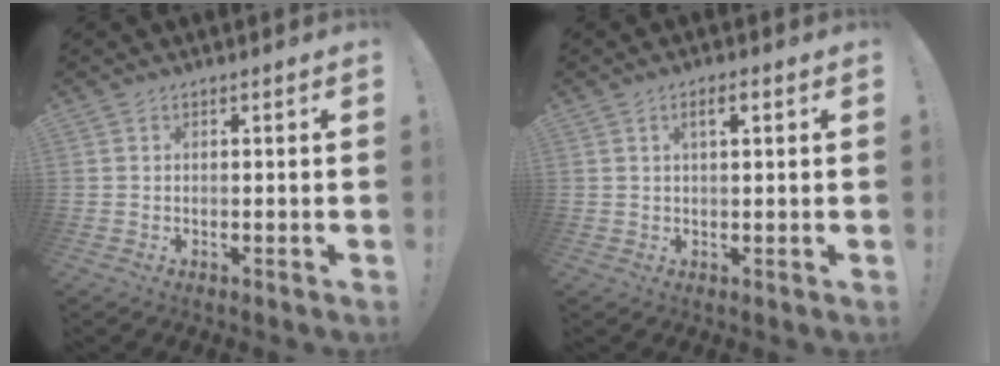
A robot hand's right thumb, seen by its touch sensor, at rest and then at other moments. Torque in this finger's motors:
{"motor_torque": [-0.10, 0.10, 0.39, 0.30, -0.03]}